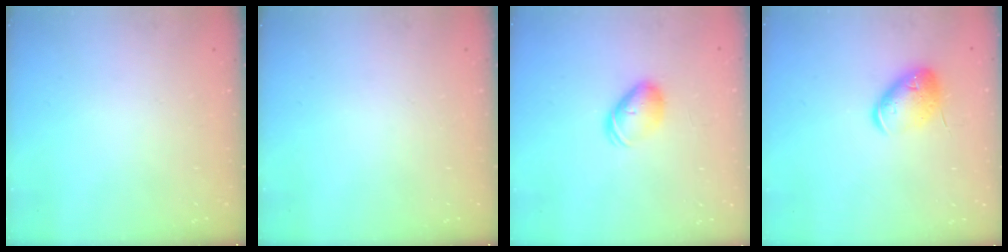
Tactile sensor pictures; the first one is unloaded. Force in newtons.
{"total": 0.0}
{"total": 8.3, "press": 8.3, "slide": 0.8}
{"total": 11.4, "press": 11.3, "slide": 1.8}